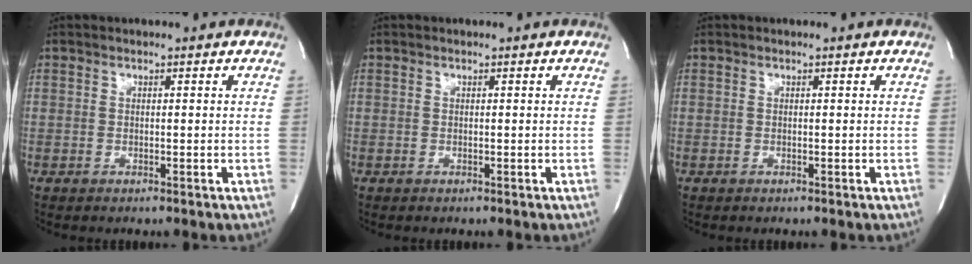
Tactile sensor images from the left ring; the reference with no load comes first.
{"total": 0.0}
{"total": 0.0}